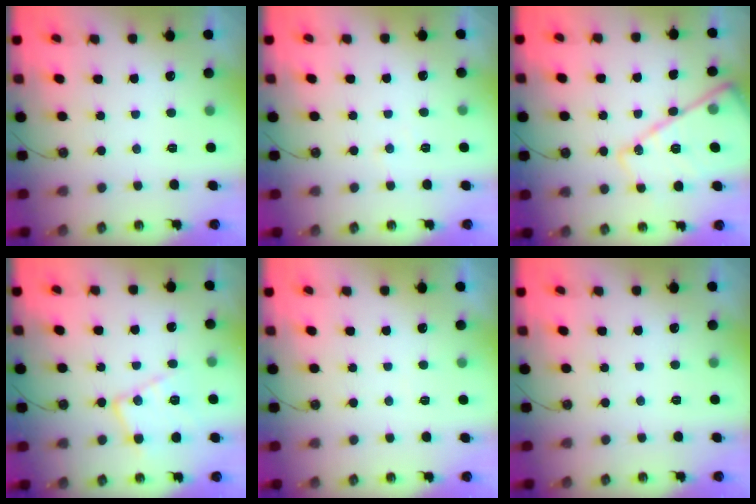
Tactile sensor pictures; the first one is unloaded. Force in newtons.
{"total": 4.1, "press": 4.1, "slide": 0.6}
{"total": 17.4, "press": 17.3, "slide": 1.7}
{"total": 13.0, "press": 12.9, "slide": 1.3}
{"total": 2.7, "press": 2.7, "slide": 0.6}
{"total": 0.0}